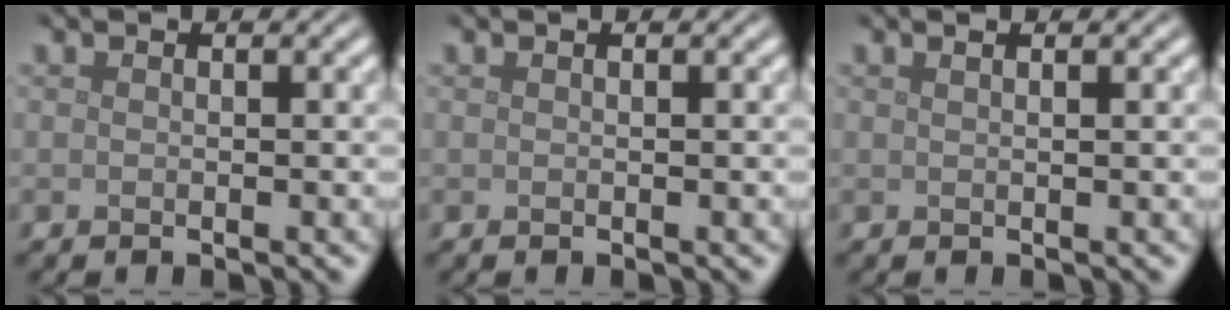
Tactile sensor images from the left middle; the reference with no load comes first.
{"total": 0.0}
{"total": 1.7, "force": [0.9, 0.7, 1.2], "torque": [0.000, -0.002, -0.003]}